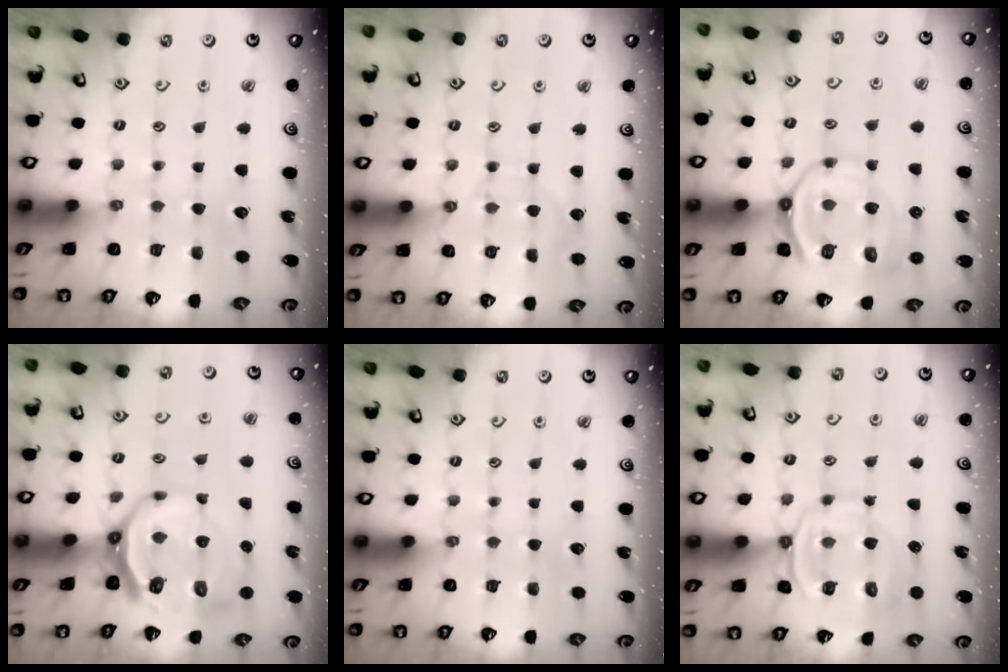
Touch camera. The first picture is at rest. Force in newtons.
{"total": 2.8, "press": 2.8, "slide": 0.3}
{"total": 13.0, "press": 12.8, "slide": 2.0}
{"total": 10.7, "press": 10.0, "slide": 3.8}
{"total": 0.0}
{"total": 11.7, "press": 11.7, "slide": 1.3}